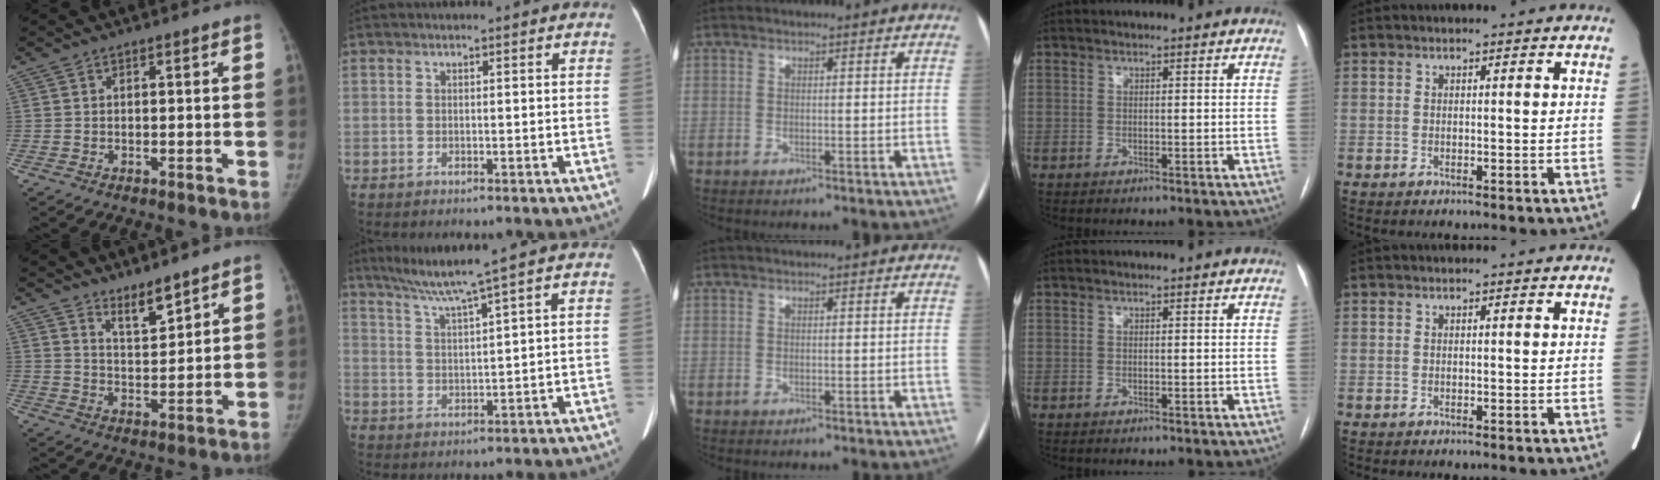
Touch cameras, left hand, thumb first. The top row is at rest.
{"thumb": {"total": 5.7, "force": [4.7, 1.4, 2.9], "torque": [-0.036, -0.046, 0.086]}, "index": {"total": 6.3, "force": [4.7, -2.0, 3.6], "torque": [-0.073, -0.003, 0.093]}}